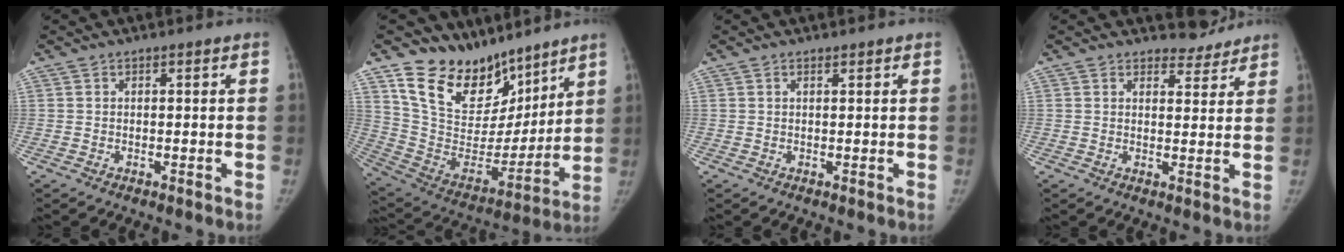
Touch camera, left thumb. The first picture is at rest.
{"total": 19.2, "force": [15.0, 10.3, 6.1], "torque": [-0.049, -0.097, 0.274]}
{"total": 0.6, "force": [0.5, 0.2, 0.3], "torque": [-0.008, -0.002, 0.008]}
{"total": 3.9, "force": [3.6, 1.5, -0.1], "torque": [0.021, -0.032, 0.046]}